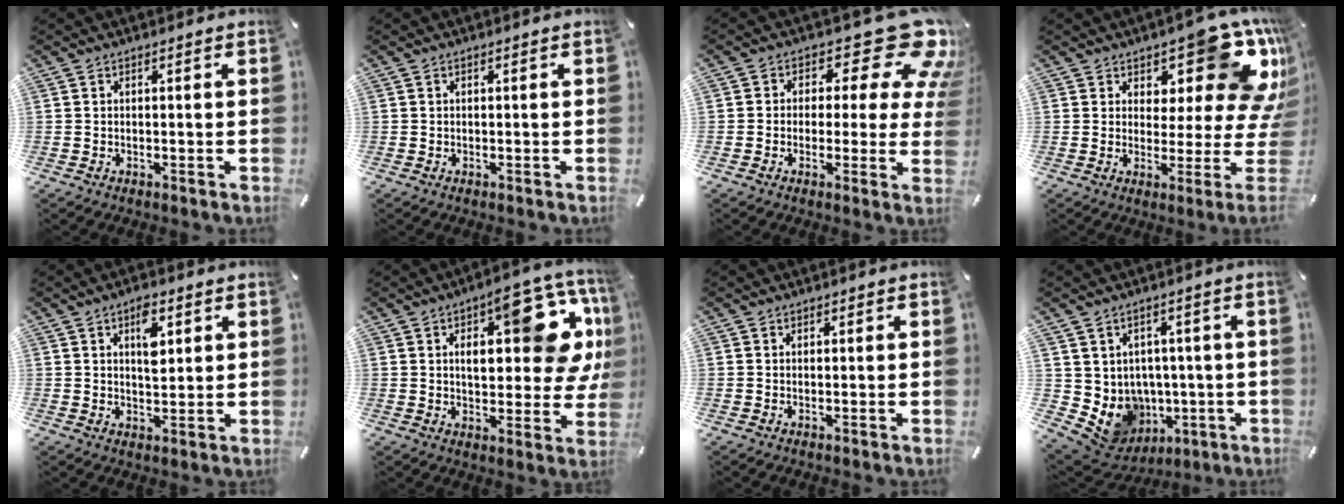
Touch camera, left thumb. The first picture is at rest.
{"total": 0.0}
{"total": 17.0, "force": [7.4, 8.7, 12.7], "torque": [-0.160, -0.047, 0.118]}
{"total": 14.4, "force": [8.5, 5.0, 10.5], "torque": [-0.113, -0.088, 0.138]}
{"total": 6.8, "force": [2.7, 3.4, 5.3], "torque": [-0.072, -0.008, 0.038]}
{"total": 20.6, "force": [6.8, 9.4, 17.0], "torque": [-0.212, -0.040, 0.101]}
{"total": 0.6, "force": [0.3, 0.5, 0.1], "torque": [-0.001, 0.002, 0.006]}
{"total": 8.1, "force": [0.1, 8.0, 1.5], "torque": [-0.048, -0.031, 0.014]}